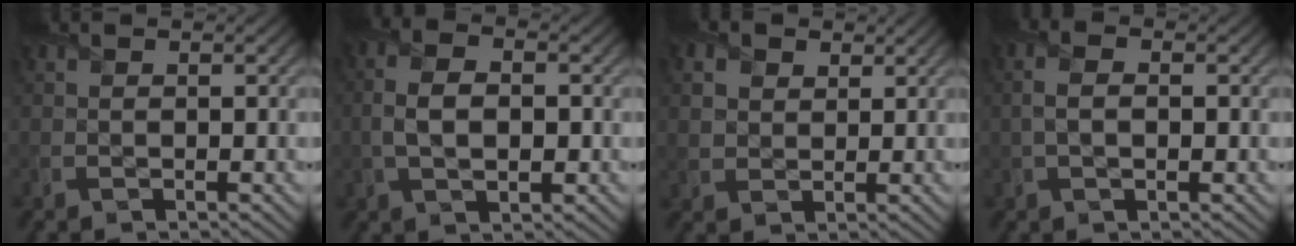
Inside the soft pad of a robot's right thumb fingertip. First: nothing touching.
{"total": 6.1, "force": [-0.3, 3.6, 4.9], "torque": [-0.107, -0.007, -0.007]}
{"total": 3.9, "force": [1.8, 2.9, 1.8], "torque": [-0.057, -0.001, 0.035]}
{"total": 3.4, "force": [0.2, 1.9, 2.7], "torque": [-0.067, 0.000, 0.003]}